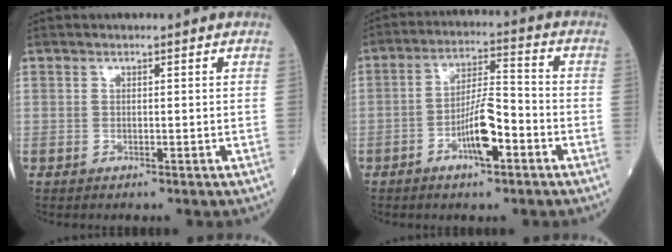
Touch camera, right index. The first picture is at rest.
{"total": 9.0, "force": [-3.9, 1.6, 7.9], "torque": [-0.151, 0.010, -0.070]}